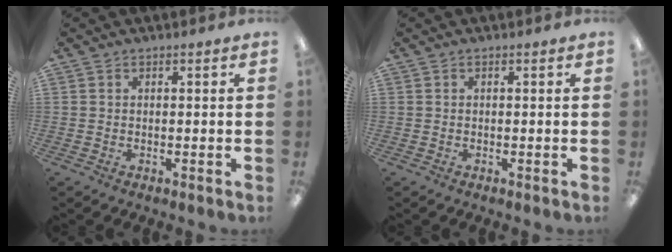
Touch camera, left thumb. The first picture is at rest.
{"total": 0.0}